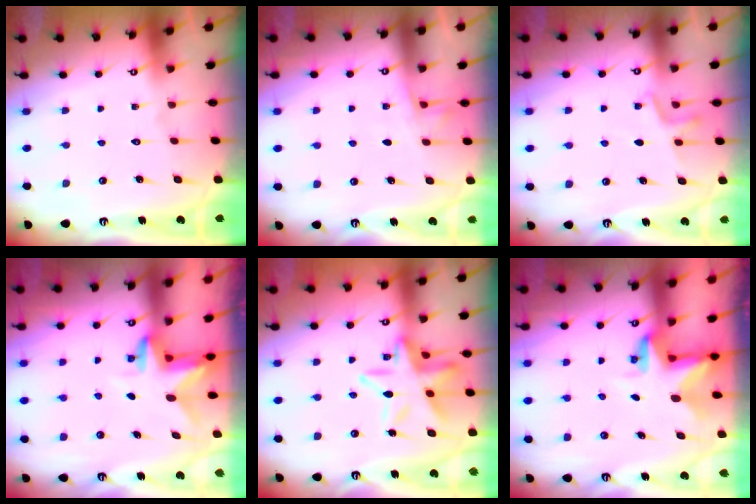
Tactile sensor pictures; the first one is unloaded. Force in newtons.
{"total": 3.8, "press": 3.7, "slide": 0.5}
{"total": 4.3, "press": 4.1, "slide": 1.2}
{"total": 3.0, "press": 3.0, "slide": 0.3}
{"total": 15.5, "press": 15.4, "slide": 1.5}
{"total": 3.4, "press": 3.4, "slide": 0.2}